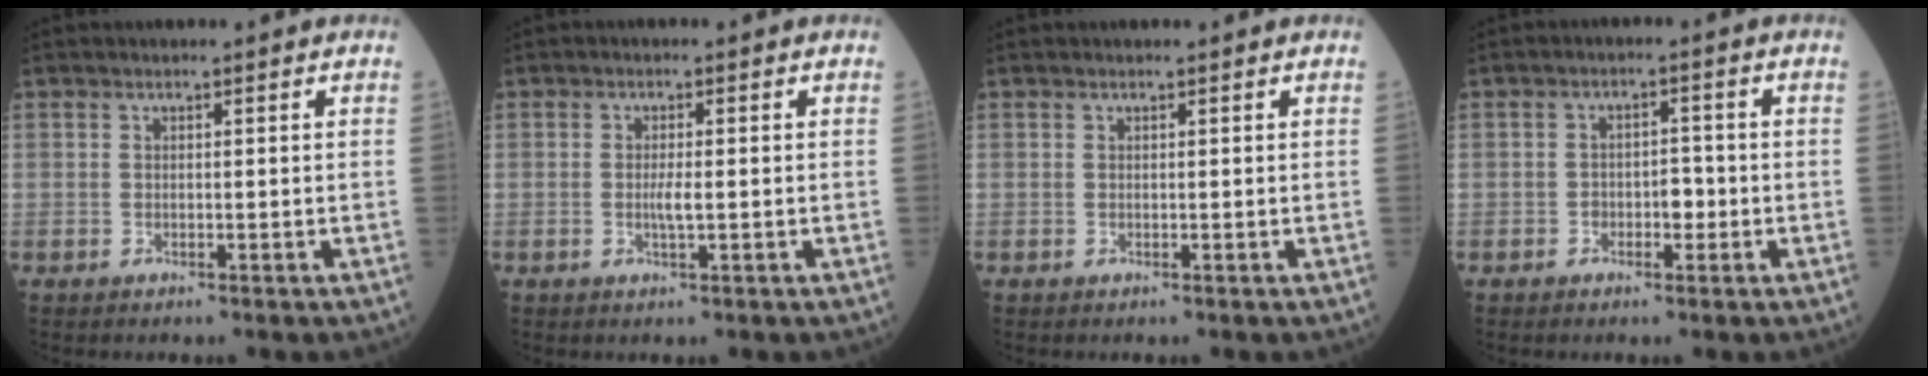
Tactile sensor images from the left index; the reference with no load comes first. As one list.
[{"total": 1.8, "force": [-0.4, 0.0, 1.8], "torque": [-0.036, -0.006, -0.009]}, {"total": 0.6, "force": [0.6, 0.0, 0.1], "torque": [-0.003, 0.003, 0.008]}, {"total": 2.8, "force": [-1.1, 1.5, 2.1], "torque": [-0.024, 0.005, -0.019]}]